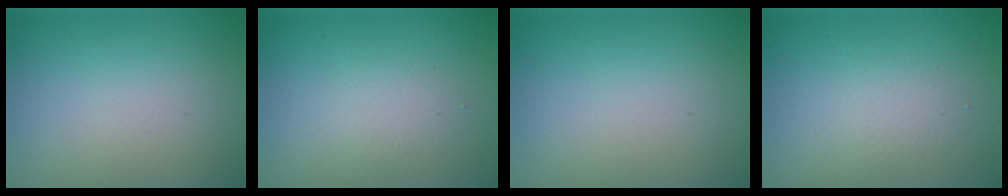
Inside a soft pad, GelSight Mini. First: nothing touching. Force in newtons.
{"total": 1.6, "press": 1.6, "slide": 0.1}
{"total": 0.0}
{"total": 1.5, "press": 1.5, "slide": 0.1}